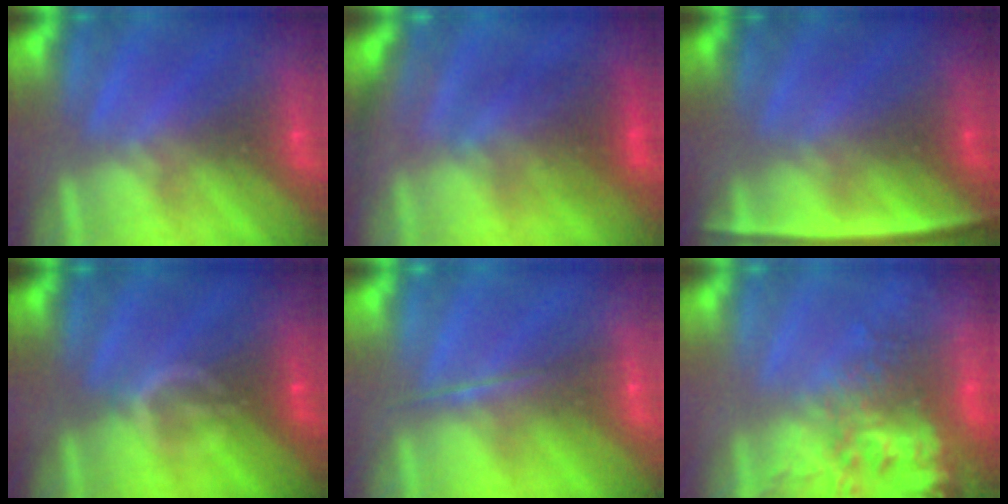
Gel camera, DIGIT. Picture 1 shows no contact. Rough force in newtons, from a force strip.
{"total": 2.5}
{"total": 2.3}
{"total": 3.3}
{"total": 1.7}
{"total": 7.3}